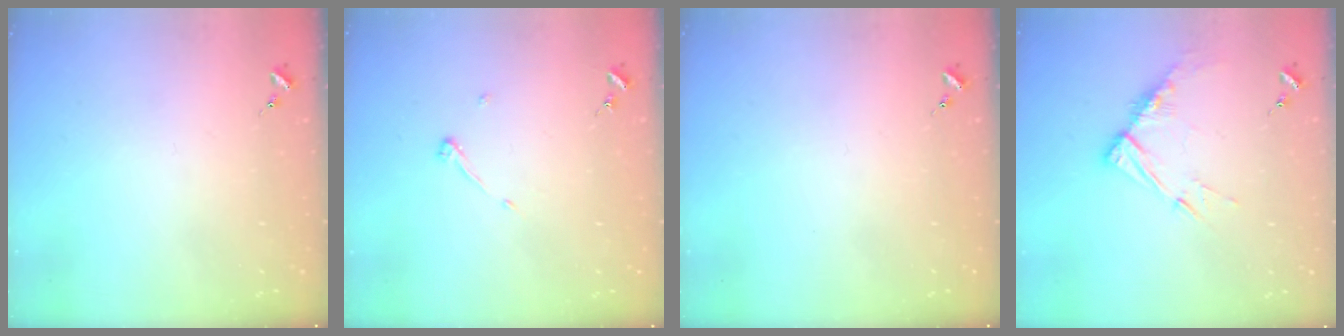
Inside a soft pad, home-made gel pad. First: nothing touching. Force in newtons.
{"total": 3.6, "press": 3.6, "slide": 0.4}
{"total": 0.0}
{"total": 10.5, "press": 10.4, "slide": 1.0}